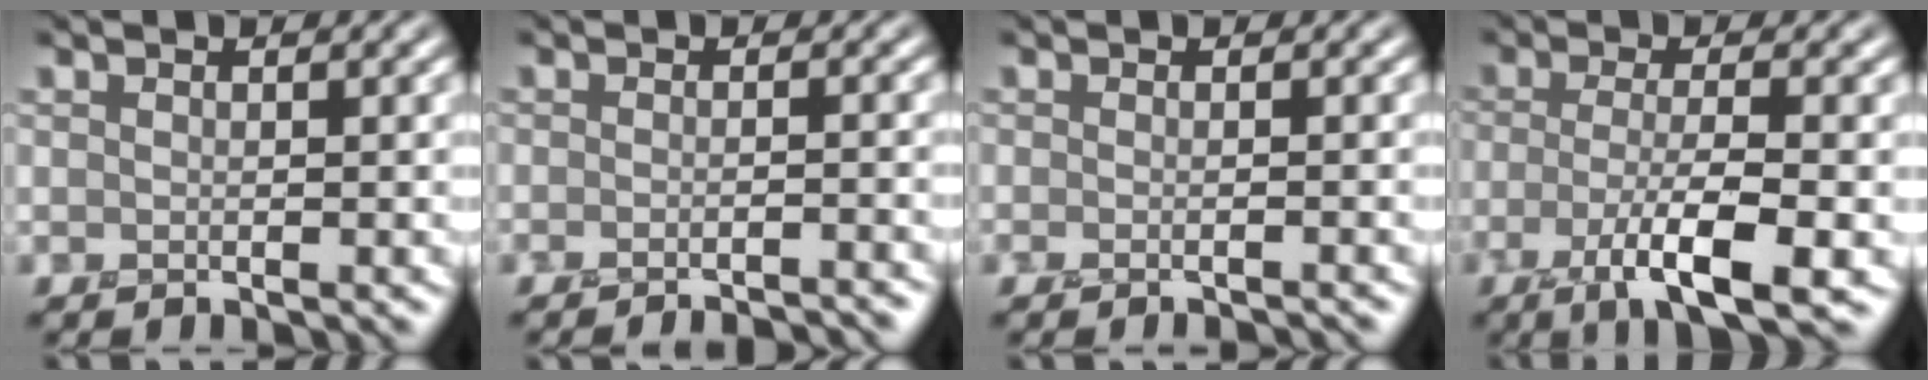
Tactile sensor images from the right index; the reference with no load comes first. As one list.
[{"total": 3.0, "force": [-2.9, 0.3, 0.9], "torque": [0.004, 0.005, -0.044]}, {"total": 1.2, "force": [-1.1, 0.2, 0.5], "torque": [0.003, -0.004, -0.023]}, {"total": 5.3, "force": [-1.9, 1.2, 4.8], "torque": [-0.083, 0.001, -0.039]}]